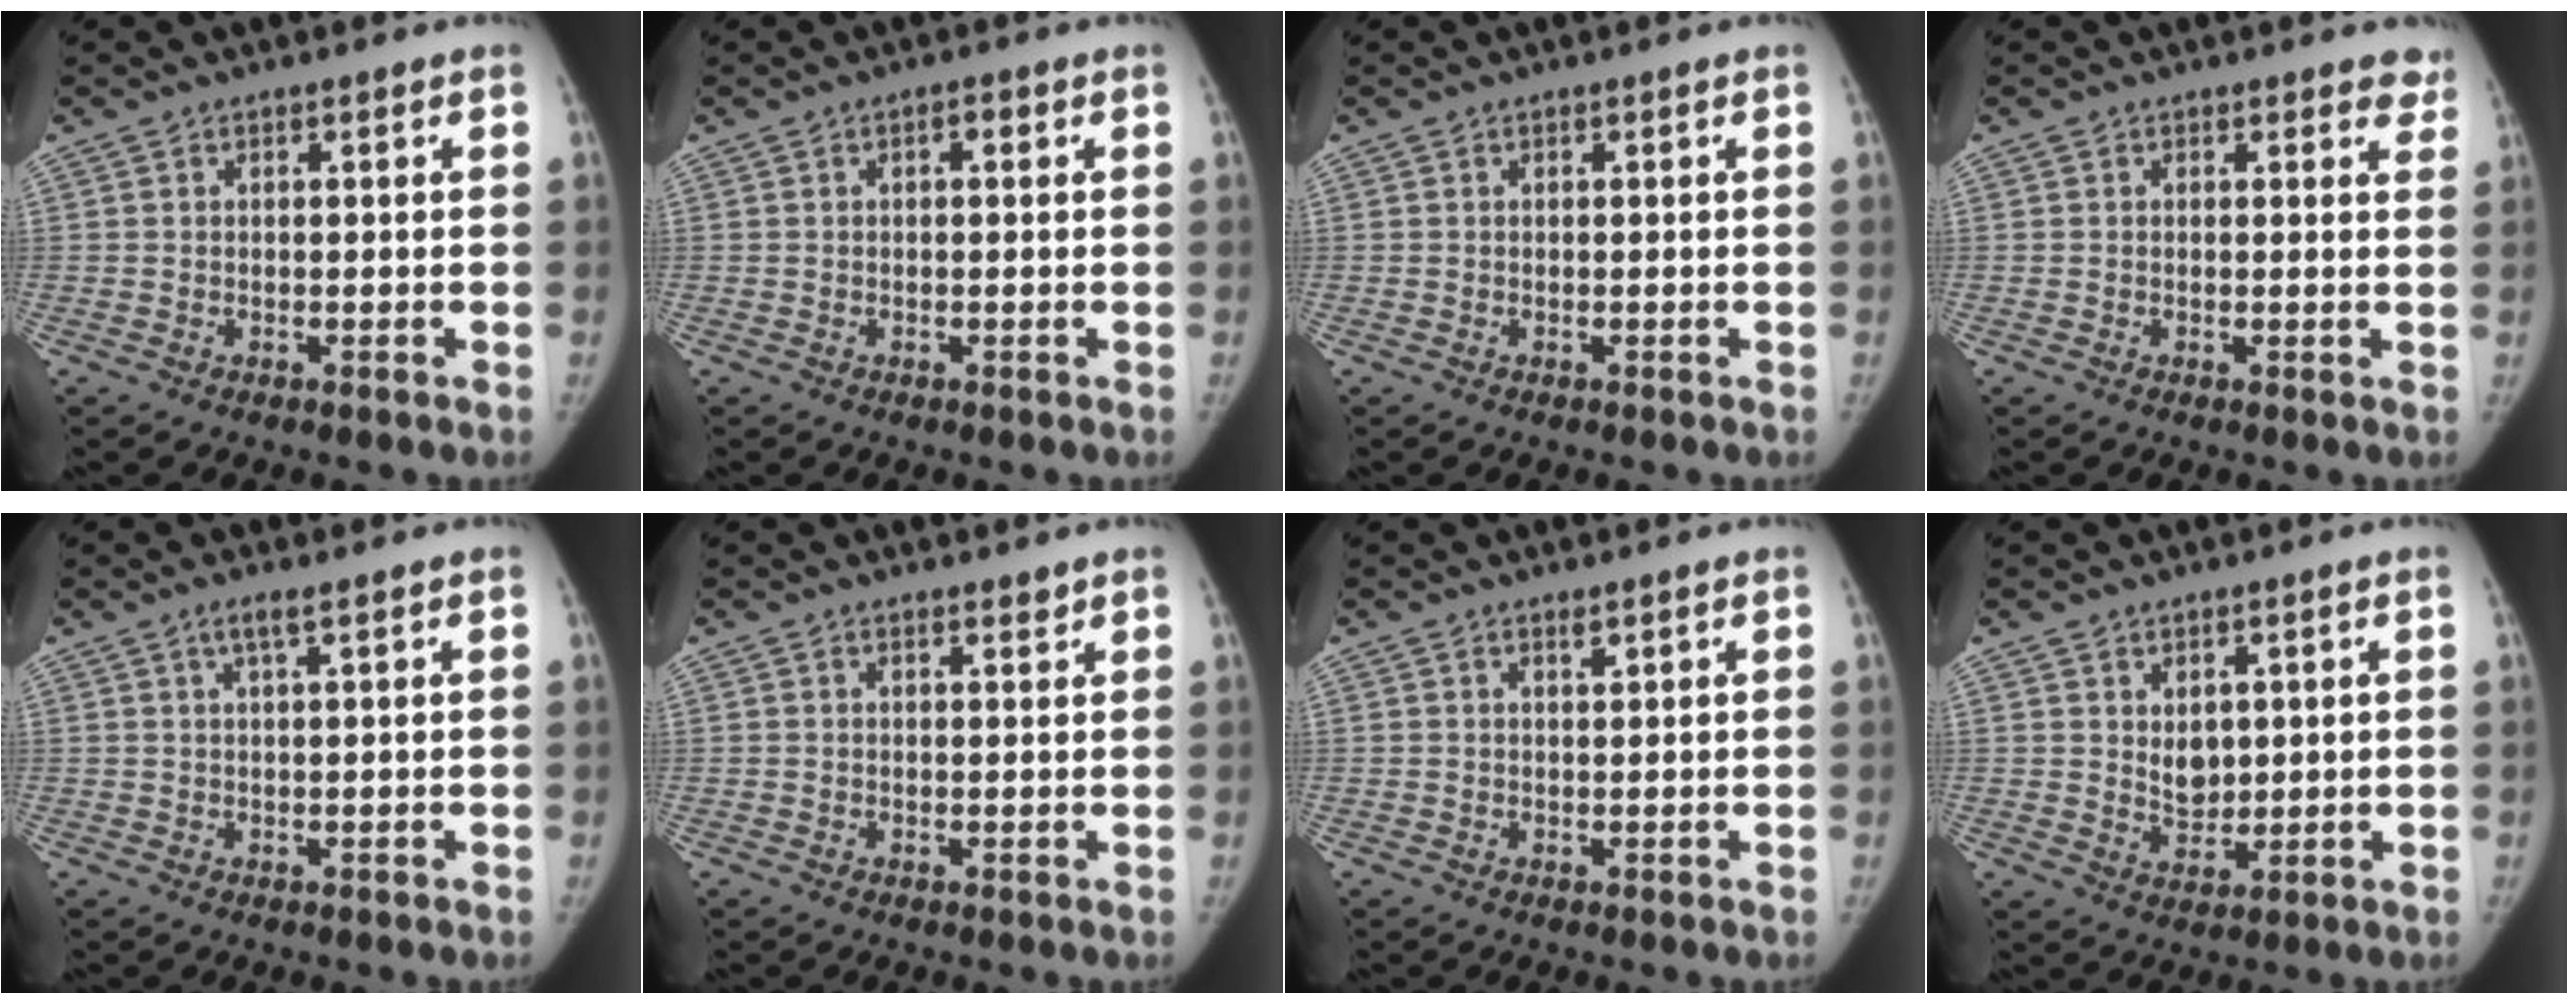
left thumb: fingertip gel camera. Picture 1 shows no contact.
{"total": 1.4, "force": [0.4, 0.6, 1.2], "torque": [-0.016, 0.004, 0.002]}
{"total": 0.0}
{"total": 3.3, "force": [2.8, 1.5, 1.0], "torque": [0.023, -0.011, 0.016]}
{"total": 2.0, "force": [1.2, 0.1, 1.6], "torque": [-0.037, 0.001, 0.025]}
{"total": 1.2, "force": [1.1, 0.3, 0.4], "torque": [-0.003, -0.009, 0.016]}
{"total": 1.0, "force": [0.8, 0.2, 0.6], "torque": [-0.008, -0.007, 0.015]}
{"total": 4.4, "force": [1.3, 3.2, 2.8], "torque": [-0.029, -0.015, 0.031]}